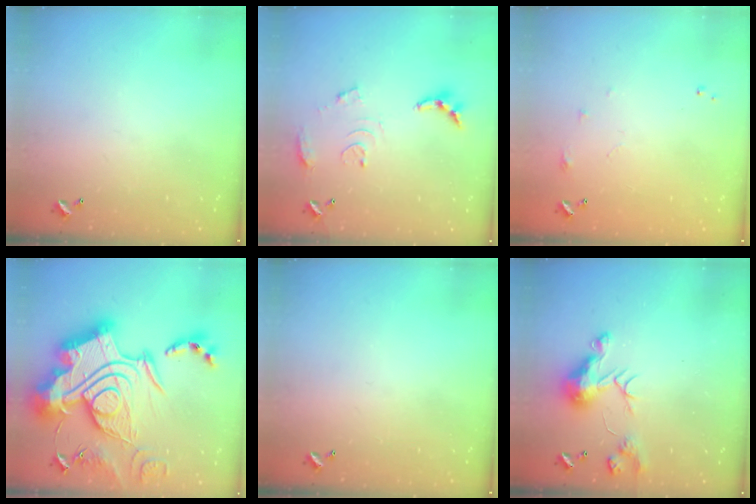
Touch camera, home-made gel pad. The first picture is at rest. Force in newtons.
{"total": 10.6, "press": 10.6, "slide": 0.8}
{"total": 5.9, "press": 5.9, "slide": 0.8}
{"total": 0.6, "press": 0.6, "slide": 0.0}
{"total": 0.0}
{"total": 11.0, "press": 11.0, "slide": 0.7}